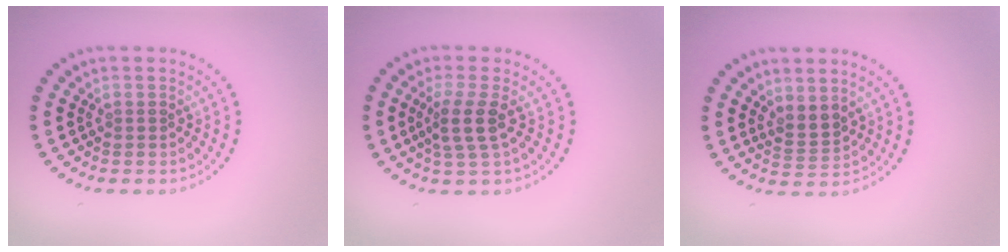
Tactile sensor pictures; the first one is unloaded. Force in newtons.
{"total": 2.6, "press": 2.1, "slide": 1.6}
{"total": 2.0, "press": 1.6, "slide": 1.2}